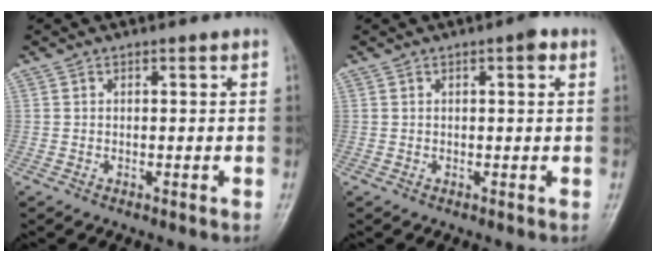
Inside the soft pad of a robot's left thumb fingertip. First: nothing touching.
{"total": 2.1, "force": [0.9, 0.6, 1.8], "torque": [-0.023, 0.001, 0.010]}